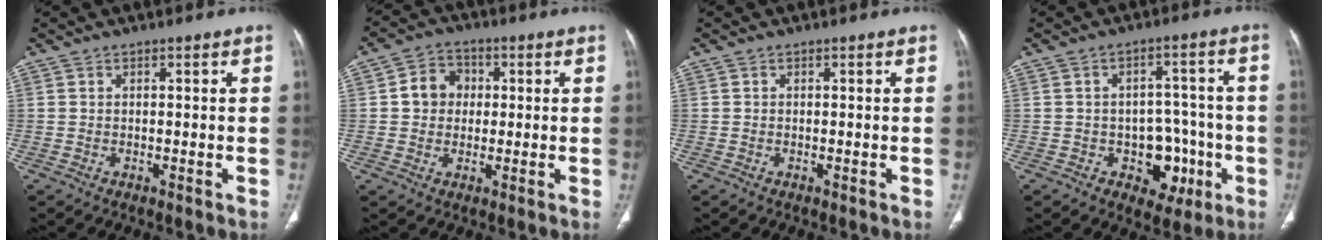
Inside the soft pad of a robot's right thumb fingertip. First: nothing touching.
{"total": 6.5, "force": [0.8, 5.7, 3.0], "torque": [-0.024, 0.010, 0.005]}
{"total": 0.0}
{"total": 9.1, "force": [-3.0, 6.5, 5.6], "torque": [-0.029, 0.028, -0.033]}